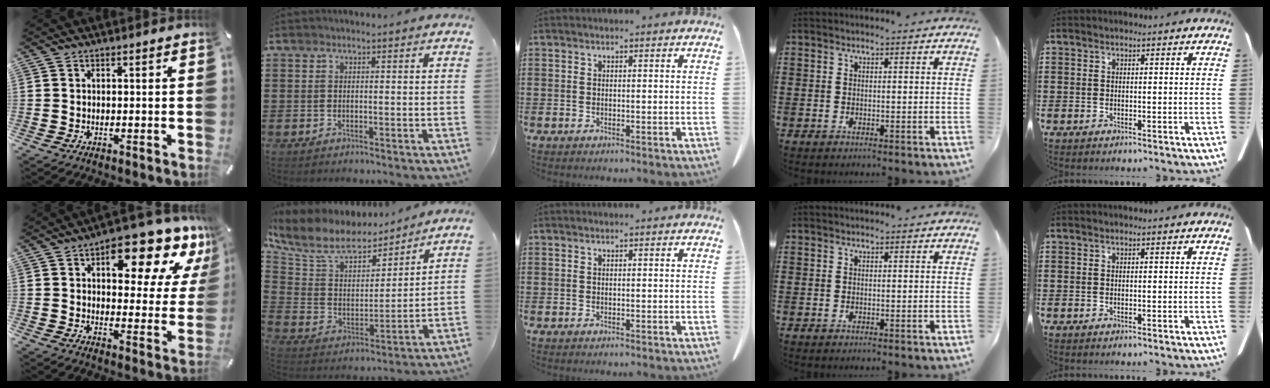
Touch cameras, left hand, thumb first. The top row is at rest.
{"thumb": {"total": 17.6, "force": [10.2, 8.1, 11.9], "torque": [-0.139, -0.067, 0.160]}, "index": {"total": 9.8, "force": [8.1, 3.7, 4.2], "torque": [-0.121, -0.044, 0.141]}}